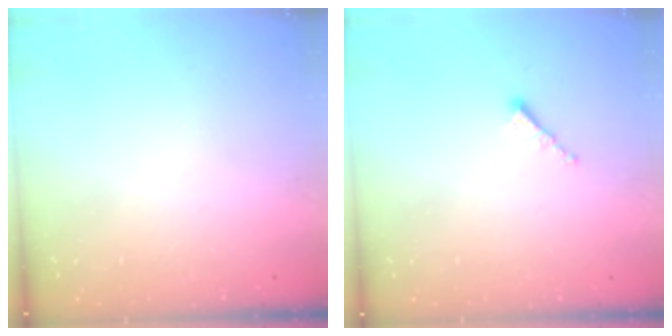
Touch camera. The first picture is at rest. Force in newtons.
{"total": 1.0, "press": 0.9, "slide": 0.4}